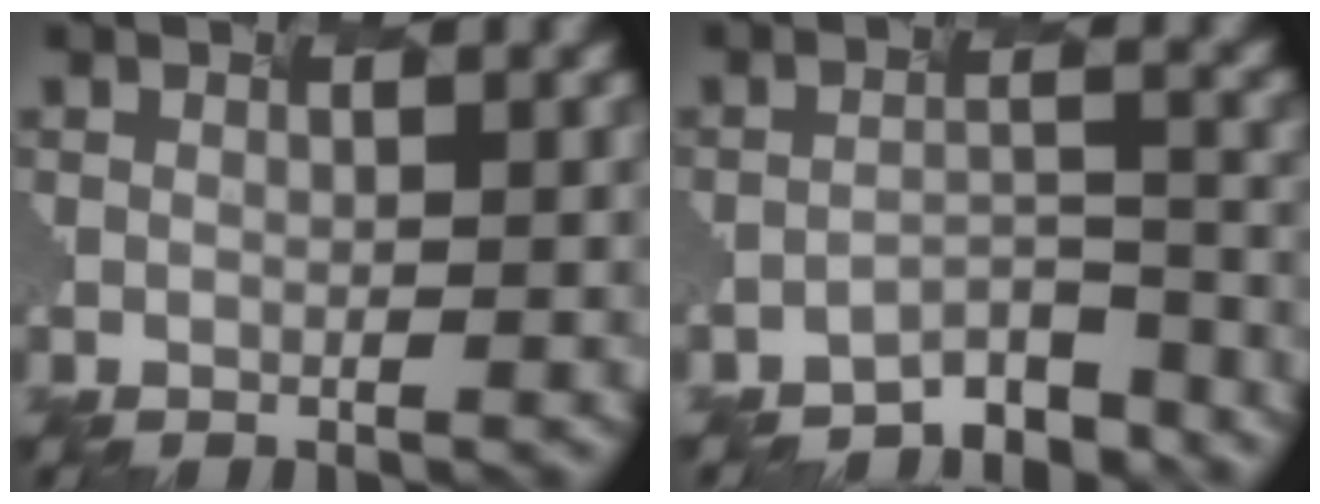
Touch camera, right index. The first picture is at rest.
{"total": 5.8, "force": [-5.8, 0.0, 0.0], "torque": [-0.019, -0.006, -0.060]}